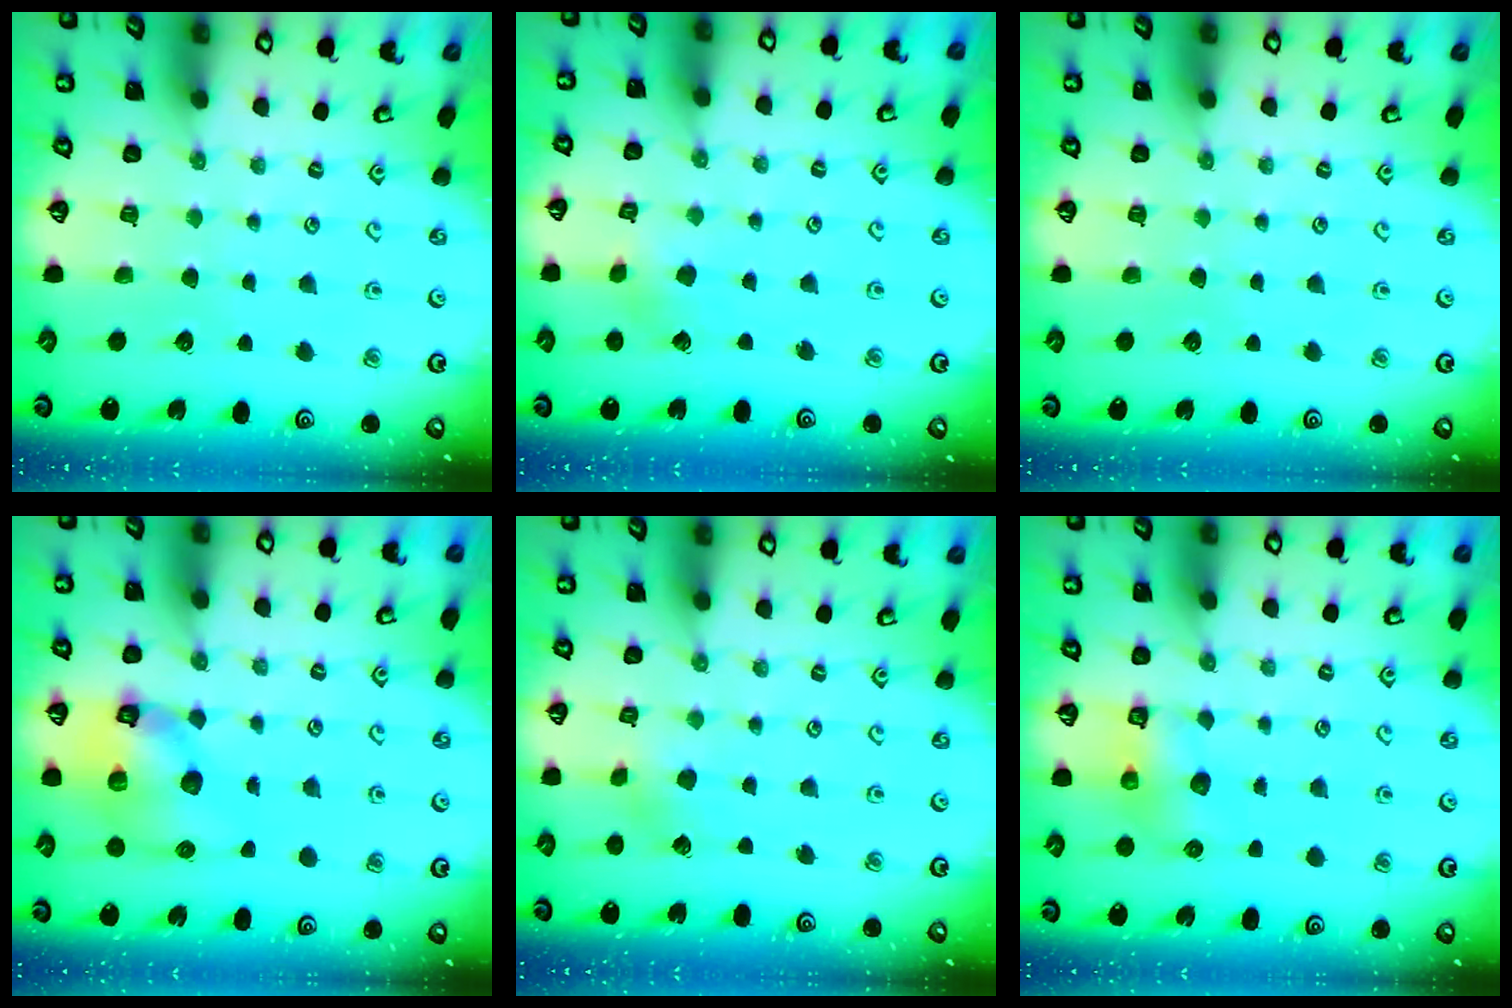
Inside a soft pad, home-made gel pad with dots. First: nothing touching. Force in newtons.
{"total": 2.7, "press": 2.7, "slide": 0.3}
{"total": 0.0}
{"total": 11.1, "press": 11.0, "slide": 1.5}
{"total": 2.6, "press": 2.5, "slide": 0.8}
{"total": 7.6, "press": 7.6, "slide": 0.6}